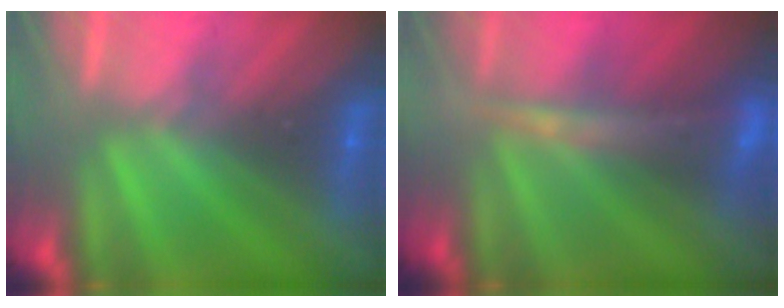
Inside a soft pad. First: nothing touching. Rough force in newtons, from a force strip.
{"total": 4.5}